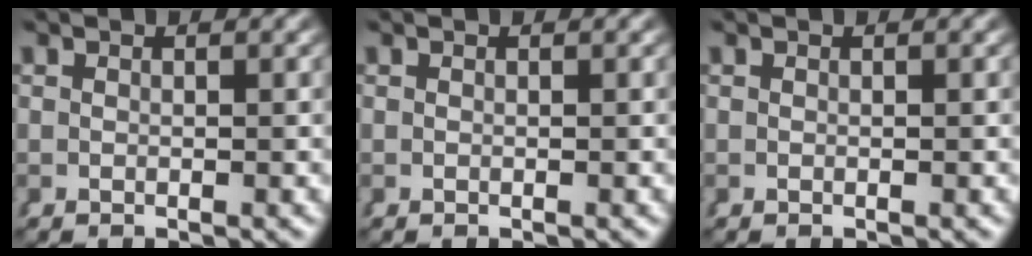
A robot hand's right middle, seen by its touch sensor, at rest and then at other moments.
{"total": 0.0}
{"total": 0.0}